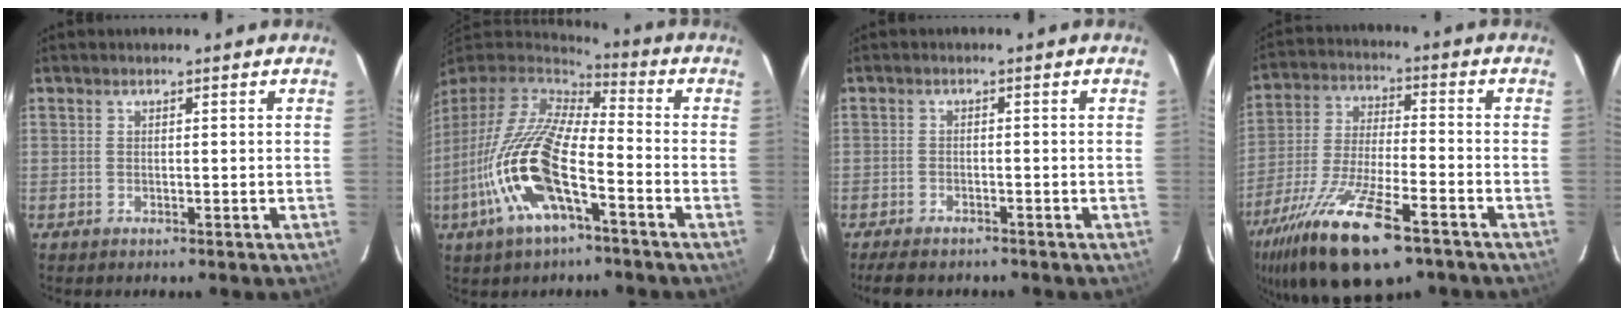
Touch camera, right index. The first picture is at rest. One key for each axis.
{"total": 20.3, "fx": -7.8, "fy": 7.1, "fz": 17.4, "tx": -0.355, "ty": -0.031, "tz": -0.159}
{"total": 5.4, "fx": -4.7, "fy": 1.6, "fz": 2.1, "tx": -0.057, "ty": -0.014, "tz": -0.077}
{"total": 20.2, "fx": -12.8, "fy": 5.8, "fz": 14.5, "tx": -0.294, "ty": -0.057, "tz": -0.234}